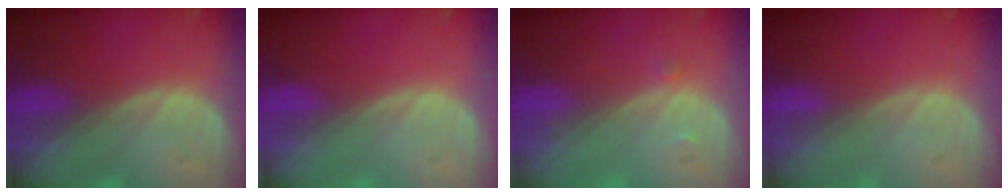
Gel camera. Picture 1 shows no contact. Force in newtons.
{"total": 0.0}
{"total": 0.7, "press": 0.7, "slide": 0.1}
{"total": 0.0}